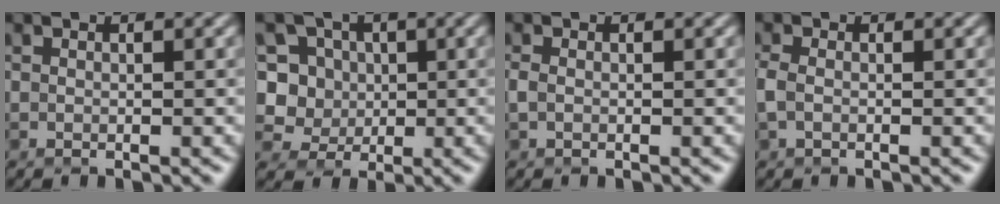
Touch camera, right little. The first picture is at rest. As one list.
[{"total": 6.6, "force": [1.0, 6.2, 2.1], "torque": [-0.032, 0.023, 0.006]}, {"total": 0.8, "force": [-0.2, 0.5, 0.5], "torque": [-0.013, -0.001, -0.006]}, {"total": 1.4, "force": [-0.4, 0.8, 1.0], "torque": [-0.025, 0.001, -0.012]}]